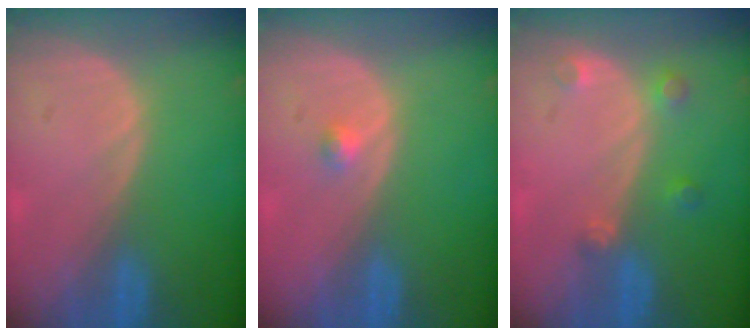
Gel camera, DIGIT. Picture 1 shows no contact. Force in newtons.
{"total": 1.2, "press": 1.1, "slide": 0.6}
{"total": 2.6, "press": 2.6, "slide": 0.5}